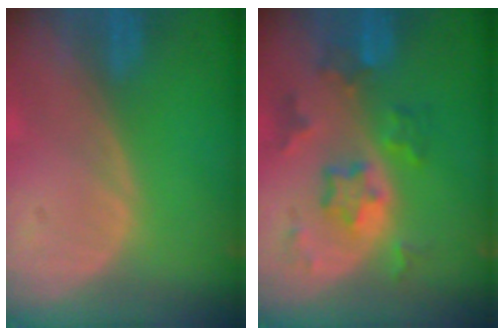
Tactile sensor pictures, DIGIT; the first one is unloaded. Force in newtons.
{"total": 7.2, "press": 6.5, "slide": 3.1}